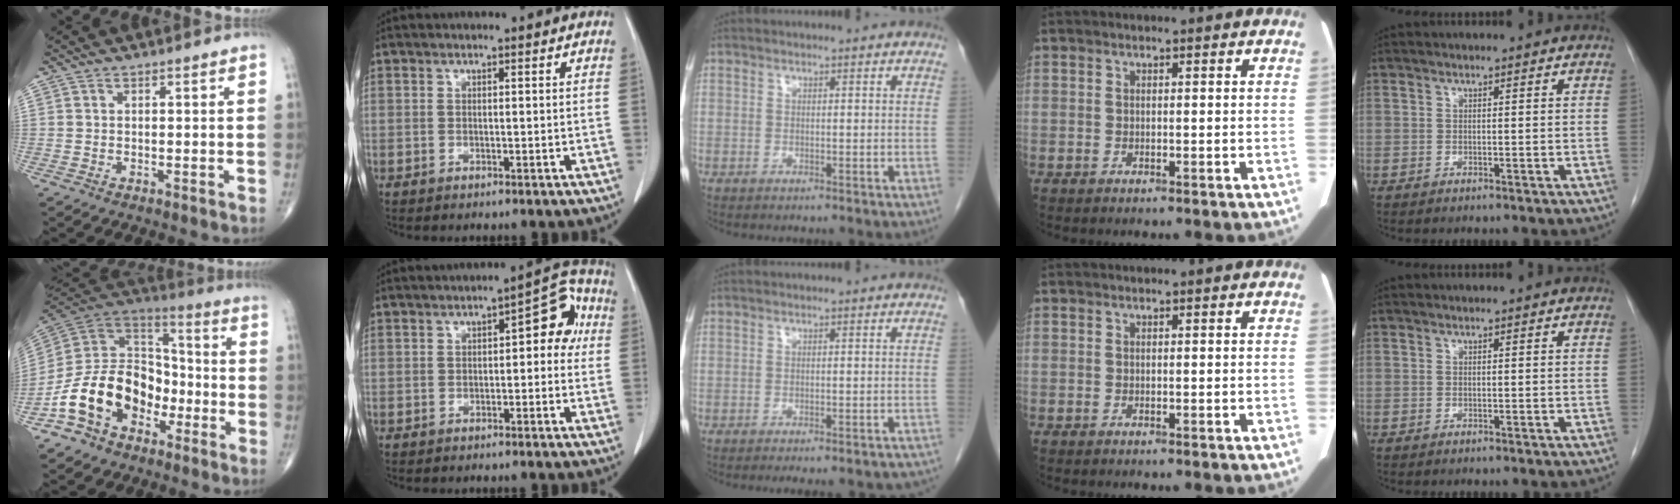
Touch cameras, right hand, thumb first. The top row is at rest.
{"thumb": {"total": 18.0, "force": [-7.3, 12.9, 10.4], "torque": [-0.153, 0.079, -0.140]}, "index": {"total": 7.0, "force": [0.6, 3.2, 6.2], "torque": [-0.062, 0.036, 0.000]}, "middle": {"total": 13.2, "force": [-12.1, 2.7, 4.5], "torque": [-0.059, 0.000, -0.128]}}